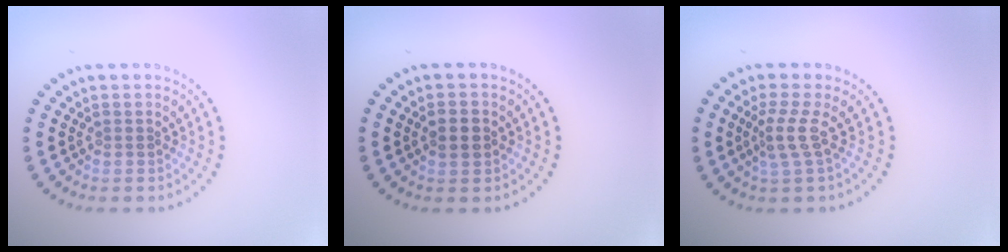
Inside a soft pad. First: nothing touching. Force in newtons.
{"total": 1.8, "press": 1.8, "slide": 0.1}
{"total": 2.4, "press": 1.6, "slide": 1.8}